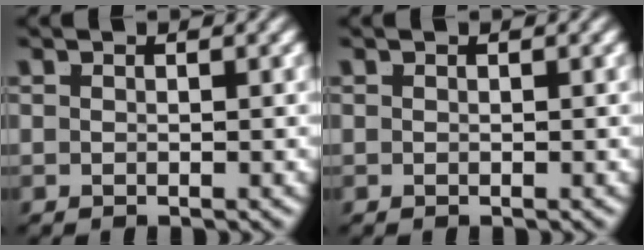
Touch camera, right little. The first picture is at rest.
{"total": 0.0}